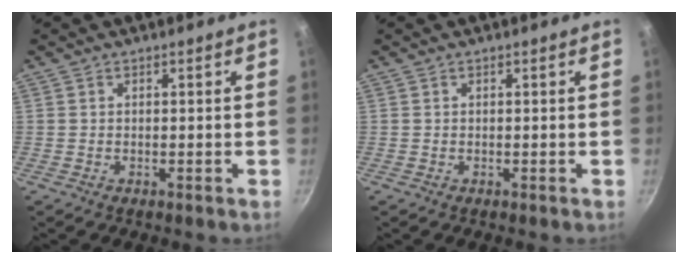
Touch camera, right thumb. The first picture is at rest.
{"total": 0.0}